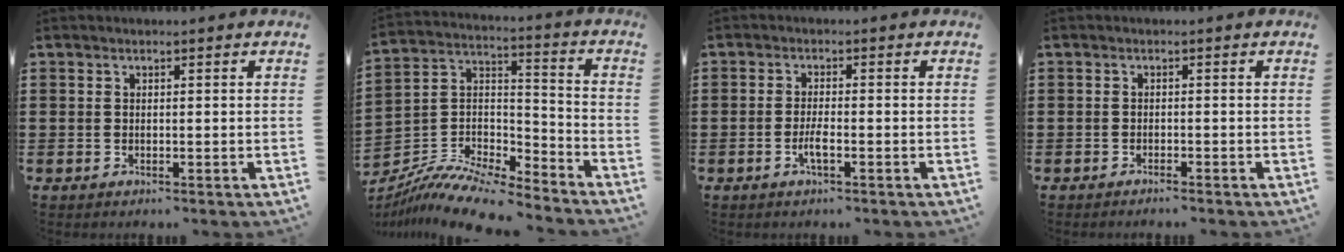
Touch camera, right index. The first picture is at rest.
{"total": 10.3, "force": [-9.4, 1.6, 3.7], "torque": [-0.083, 0.011, -0.192]}
{"total": 2.6, "force": [-1.2, 0.4, 2.3], "torque": [-0.047, -0.003, -0.022]}
{"total": 1.0, "force": [-1.0, -0.2, 0.2], "torque": [-0.007, -0.004, -0.019]}